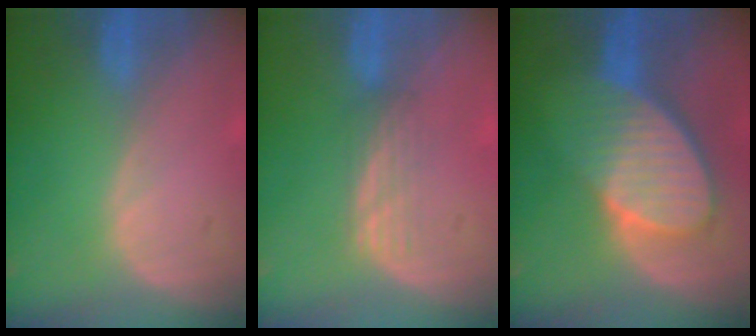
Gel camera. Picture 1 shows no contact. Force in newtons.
{"total": 3.1, "press": 2.5, "slide": 1.7}
{"total": 8.9, "press": 8.1, "slide": 3.7}